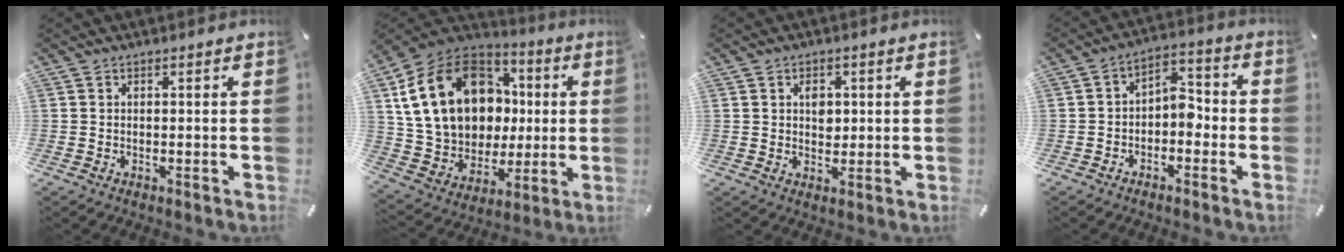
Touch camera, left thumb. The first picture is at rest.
{"total": 23.2, "force": [5.3, 17.5, 14.3], "torque": [-0.290, -0.007, 0.110]}
{"total": 3.4, "force": [0.7, 2.8, 1.8], "torque": [-0.008, -0.007, 0.005]}
{"total": 5.6, "force": [-2.4, 3.9, 3.2], "torque": [-0.046, 0.012, -0.047]}